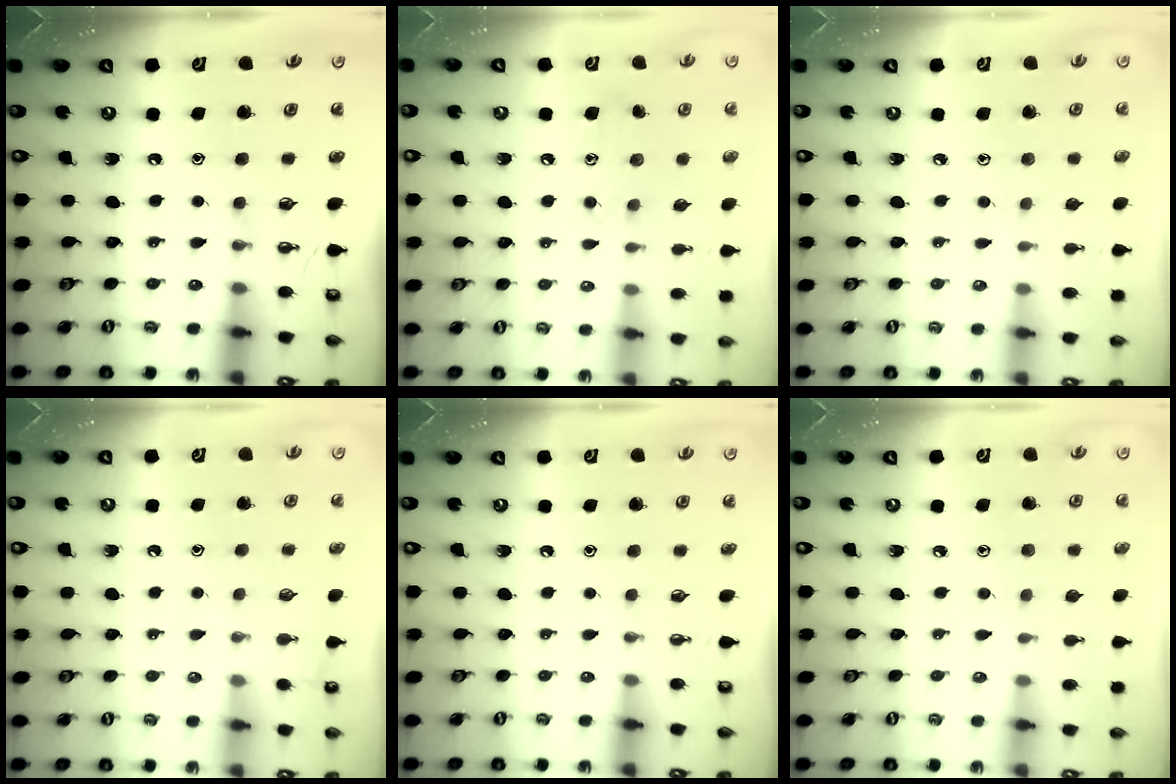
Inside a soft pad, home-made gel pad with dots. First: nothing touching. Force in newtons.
{"total": 9.4, "press": 9.4, "slide": 0.7}
{"total": 3.6, "press": 3.5, "slide": 0.4}
{"total": 3.0, "press": 3.0, "slide": 0.3}
{"total": 0.0}
{"total": 5.0, "press": 5.0, "slide": 0.5}